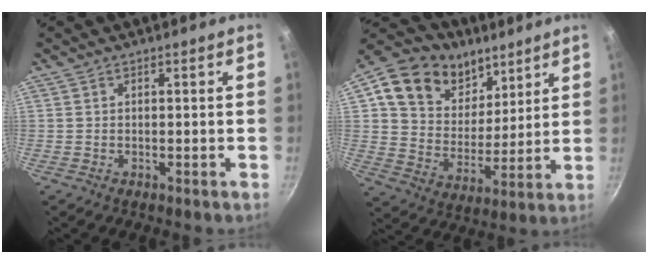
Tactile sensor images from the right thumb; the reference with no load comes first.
{"total": 18.9, "force": [10.0, 13.8, 8.3], "torque": [-0.105, -0.043, 0.168]}